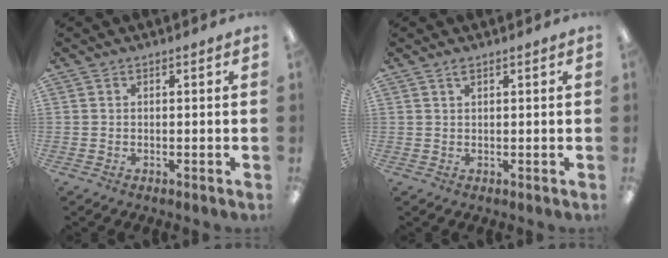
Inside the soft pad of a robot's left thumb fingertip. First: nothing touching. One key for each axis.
{"total": 1.3, "fx": 1.0, "fy": 0.3, "fz": 0.7, "tx": -0.017, "ty": 0.001, "tz": 0.019}